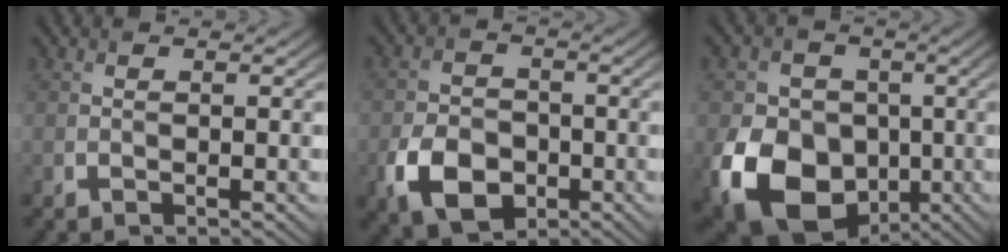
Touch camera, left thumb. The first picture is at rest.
{"total": 7.0, "force": [-2.9, 4.9, 4.1], "torque": [-0.089, -0.012, -0.057]}
{"total": 14.9, "force": [-4.4, 11.7, 8.1], "torque": [-0.165, -0.045, -0.090]}